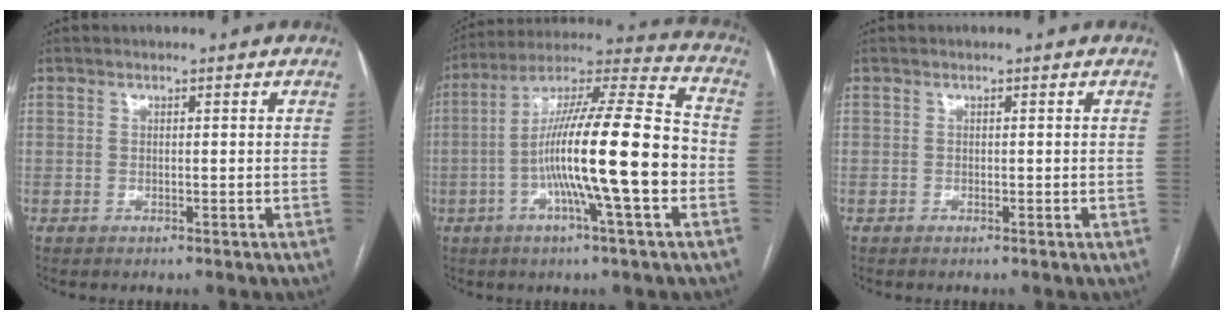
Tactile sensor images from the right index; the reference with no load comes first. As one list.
[{"total": 19.3, "force": [-4.0, 0.7, 18.9], "torque": [-0.321, 0.006, -0.075]}, {"total": 0.0}]